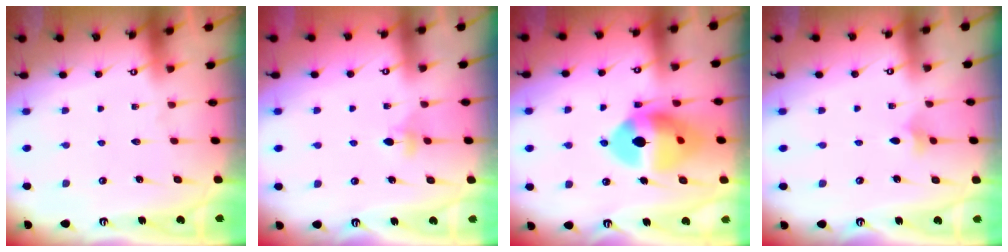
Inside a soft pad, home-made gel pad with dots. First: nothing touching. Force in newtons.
{"total": 3.9, "press": 3.9, "slide": 0.7}
{"total": 14.6, "press": 14.5, "slide": 2.0}
{"total": 3.7, "press": 3.6, "slide": 0.8}